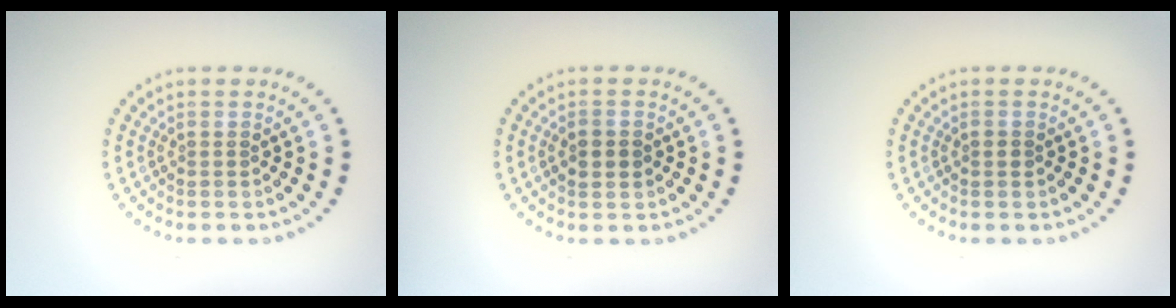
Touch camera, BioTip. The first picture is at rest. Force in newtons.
{"total": 2.3, "press": 2.3, "slide": 0.0}
{"total": 0.8, "press": 0.8, "slide": 0.1}